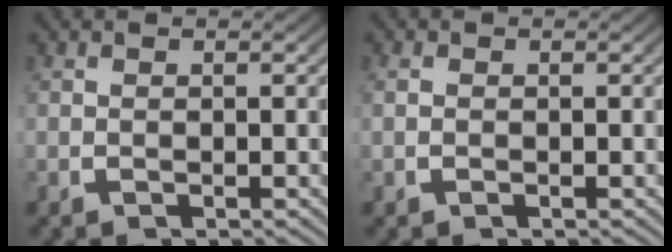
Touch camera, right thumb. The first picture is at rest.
{"total": 0.0}